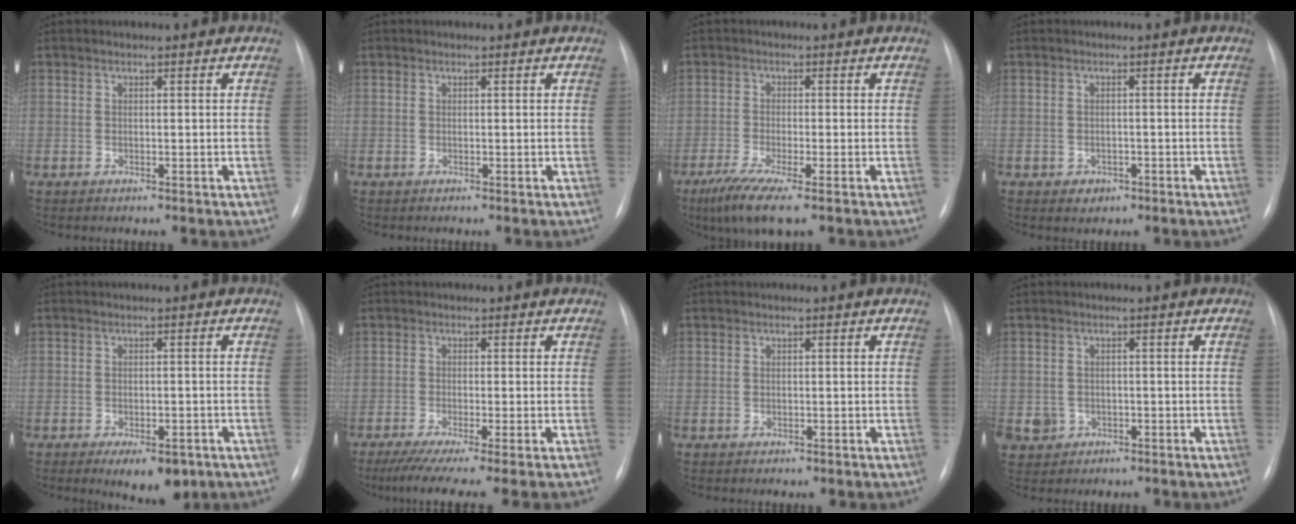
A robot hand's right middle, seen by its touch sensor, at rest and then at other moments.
{"total": 0.0}
{"total": 6.7, "force": [-4.2, 0.8, 5.2], "torque": [-0.099, -0.021, -0.074]}
{"total": 2.0, "force": [-1.0, 1.6, 0.5], "torque": [-0.005, 0.005, -0.007]}
{"total": 6.7, "force": [-4.1, 3.0, 4.4], "torque": [-0.048, -0.004, -0.050]}
{"total": 10.0, "force": [-8.3, -1.0, 5.6], "torque": [-0.062, -0.032, -0.126]}
{"total": 0.9, "force": [-0.2, 0.9, 0.0], "torque": [0.000, 0.005, -0.003]}
{"total": 3.7, "force": [-1.2, 3.5, 0.5], "torque": [-0.011, 0.005, -0.010]}